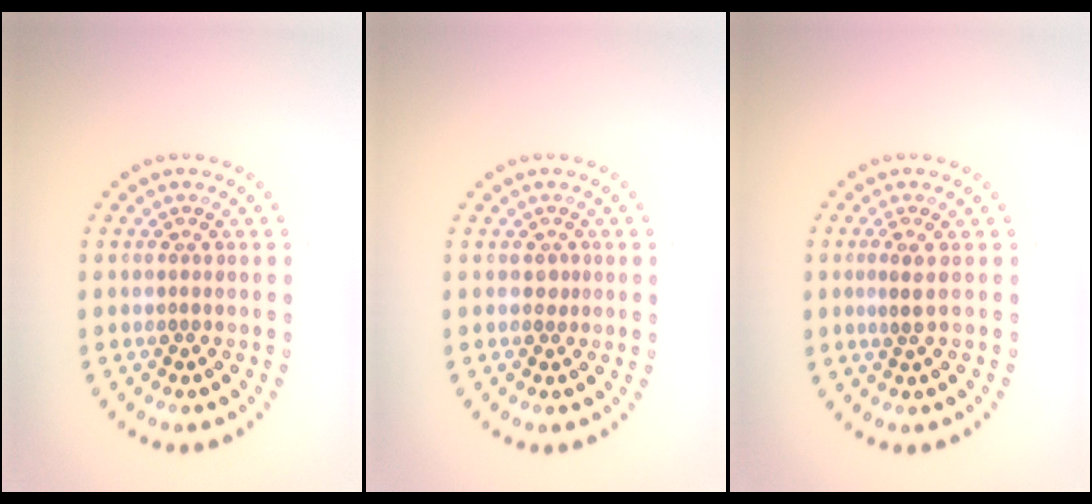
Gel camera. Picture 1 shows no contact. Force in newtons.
{"total": 0.7, "press": 0.6, "slide": 0.3}
{"total": 1.3, "press": 1.0, "slide": 0.7}